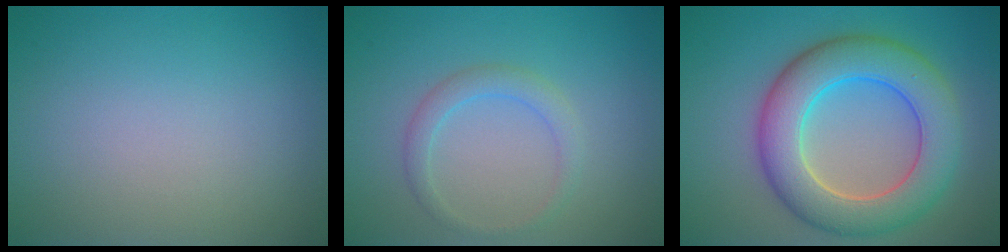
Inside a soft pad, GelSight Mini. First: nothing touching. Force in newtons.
{"total": 1.9, "press": 1.9, "slide": 0.1}
{"total": 8.4, "press": 8.4, "slide": 0.6}